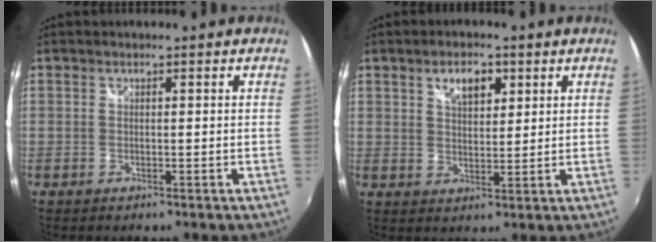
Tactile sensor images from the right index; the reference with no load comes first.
{"total": 5.6, "force": [2.8, 2.9, 3.9], "torque": [-0.060, 0.011, 0.048]}